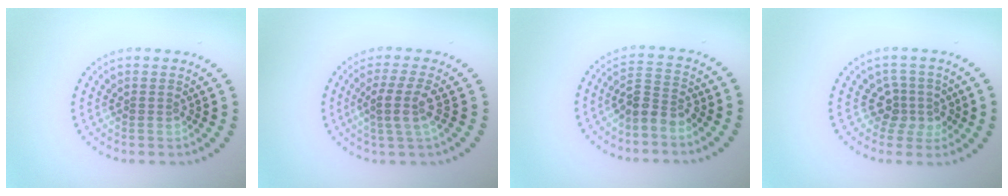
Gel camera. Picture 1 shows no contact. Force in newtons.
{"total": 2.7, "press": 2.2, "slide": 1.6}
{"total": 3.0, "press": 2.6, "slide": 1.4}
{"total": 2.7, "press": 2.0, "slide": 1.8}